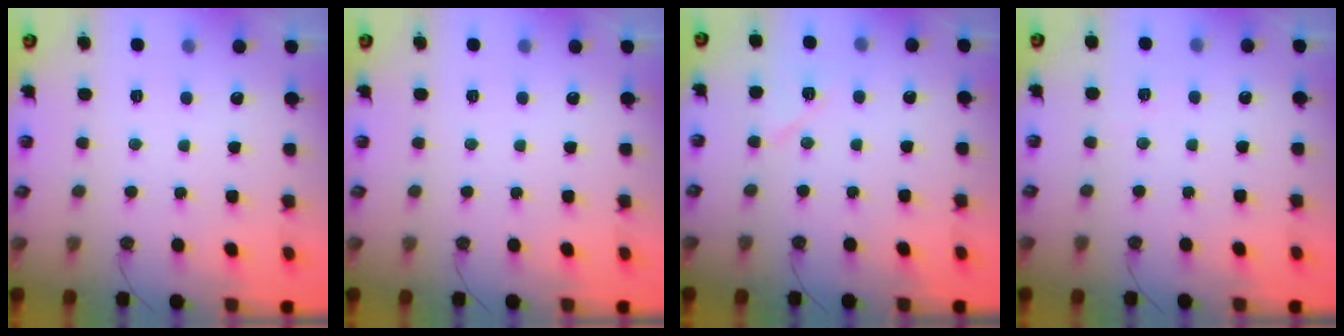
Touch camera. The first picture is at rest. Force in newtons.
{"total": 0.0}
{"total": 6.7, "press": 6.5, "slide": 1.8}
{"total": 2.9, "press": 1.6, "slide": 2.4}